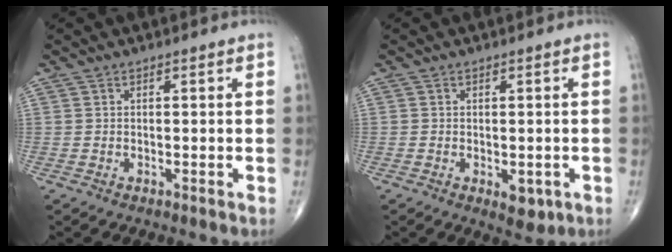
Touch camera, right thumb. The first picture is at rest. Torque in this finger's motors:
{"motor_torque": [2.21, 0.34, 0.60, -0.95, 0.04]}